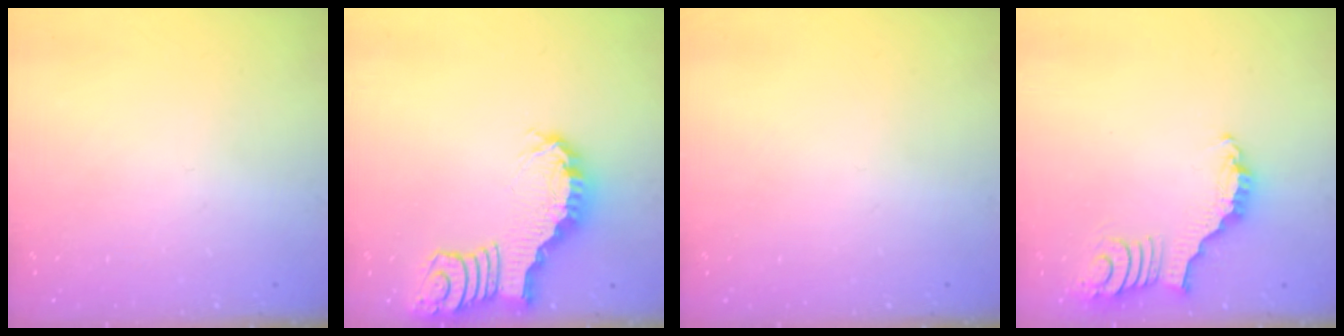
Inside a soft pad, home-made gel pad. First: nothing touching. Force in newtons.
{"total": 2.7, "press": 2.6, "slide": 0.4}
{"total": 0.0}
{"total": 2.7, "press": 2.7, "slide": 0.4}